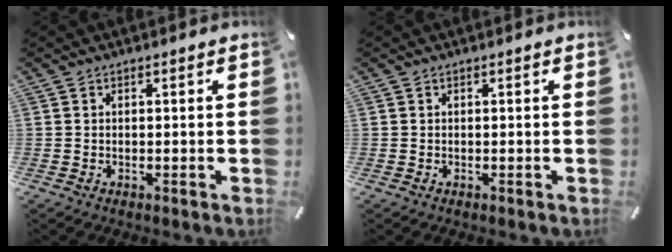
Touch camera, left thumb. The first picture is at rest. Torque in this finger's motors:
{"motor_torque": [-0.13, 0.13, 0.00, 0.00, 0.00]}